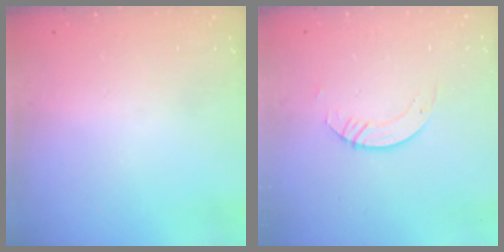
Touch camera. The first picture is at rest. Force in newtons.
{"total": 2.8, "press": 2.8, "slide": 0.2}